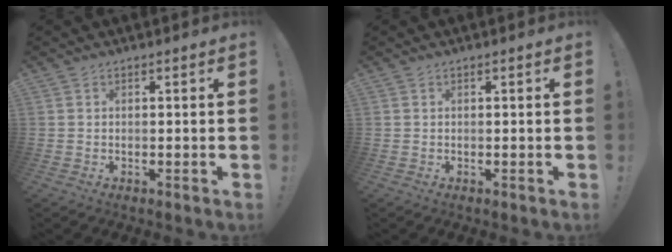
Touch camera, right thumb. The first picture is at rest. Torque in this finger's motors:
{"motor_torque": [0.10, 0.03, 0.31, -0.23, 0.13]}